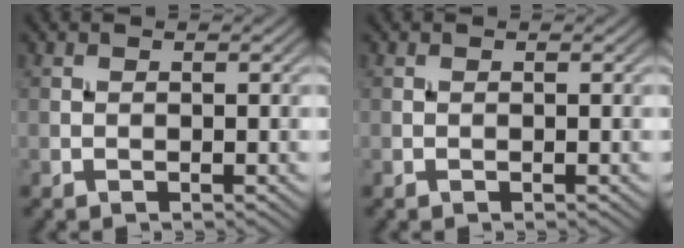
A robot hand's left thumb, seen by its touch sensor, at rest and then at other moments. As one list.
[{"total": 0.0}]